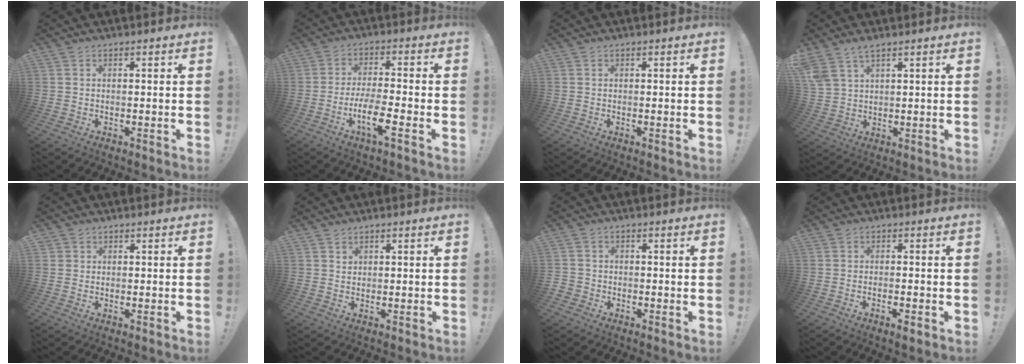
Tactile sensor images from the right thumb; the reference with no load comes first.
{"total": 10.0, "force": [-3.9, 2.3, 8.9], "torque": [-0.167, 0.003, -0.072]}
{"total": 0.0}
{"total": 5.4, "force": [4.2, 1.9, 2.9], "torque": [-0.061, -0.017, 0.084]}
{"total": 1.1, "force": [0.6, 0.9, 0.2], "torque": [-0.002, -0.002, 0.010]}
{"total": 1.2, "force": [0.9, 0.8, 0.0], "torque": [0.017, -0.007, 0.014]}
{"total": 2.2, "force": [-1.3, 1.6, 0.8], "torque": [-0.011, 0.006, -0.023]}
{"total": 2.4, "force": [-1.3, 0.2, 2.1], "torque": [-0.030, -0.001, -0.020]}